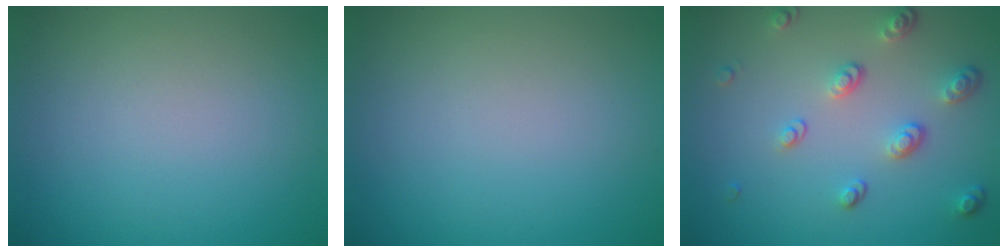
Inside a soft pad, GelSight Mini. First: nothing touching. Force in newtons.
{"total": 0.0}
{"total": 3.3, "press": 2.5, "slide": 2.1}